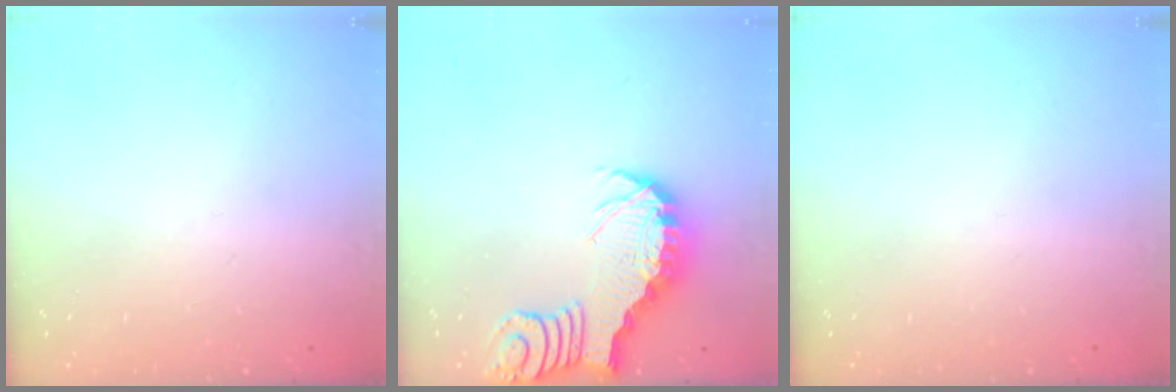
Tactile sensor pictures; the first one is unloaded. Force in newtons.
{"total": 3.0, "press": 2.9, "slide": 0.6}
{"total": 0.0}